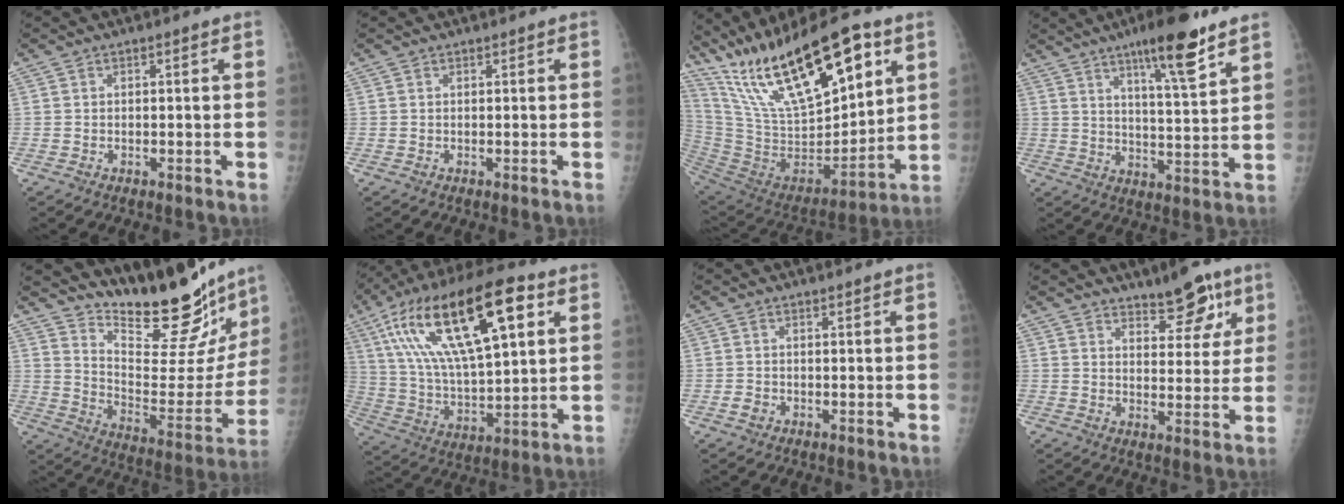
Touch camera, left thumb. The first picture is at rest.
{"total": 0.0}
{"total": 28.9, "force": [16.2, 10.6, 21.5], "torque": [-0.350, -0.044, 0.298]}
{"total": 12.6, "force": [8.1, 1.9, 9.4], "torque": [-0.139, -0.049, 0.127]}
{"total": 23.9, "force": [20.4, 6.6, 10.5], "torque": [-0.115, -0.143, 0.297]}
{"total": 26.7, "force": [10.8, 10.1, 22.2], "torque": [-0.389, -0.002, 0.190]}
{"total": 1.2, "force": [-0.2, 1.0, 0.5], "torque": [-0.005, 0.001, -0.002]}
{"total": 9.1, "force": [6.2, 3.9, 5.4], "torque": [-0.042, -0.037, 0.090]}